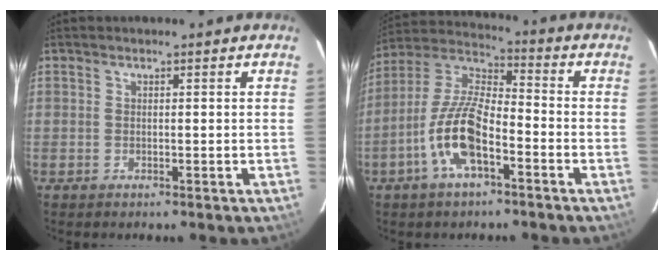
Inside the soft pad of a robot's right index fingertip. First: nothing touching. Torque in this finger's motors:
{"motor_torque": [1.75, -0.38, 0.83, 0.11]}